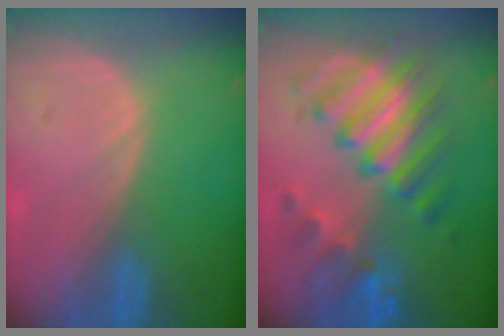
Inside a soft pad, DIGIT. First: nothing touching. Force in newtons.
{"total": 9.3, "press": 9.3, "slide": 0.6}